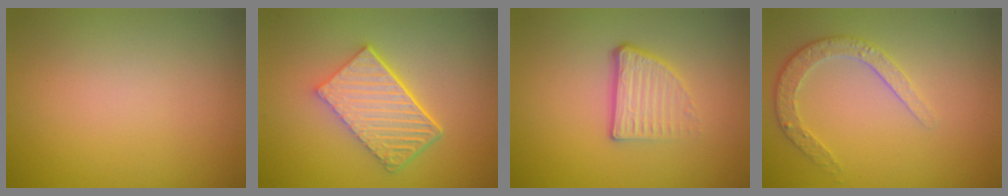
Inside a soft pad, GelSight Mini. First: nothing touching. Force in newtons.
{"total": 6.2, "press": 4.3, "slide": 4.4}
{"total": 3.6, "press": 2.2, "slide": 2.8}
{"total": 2.6, "press": 2.5, "slide": 0.8}